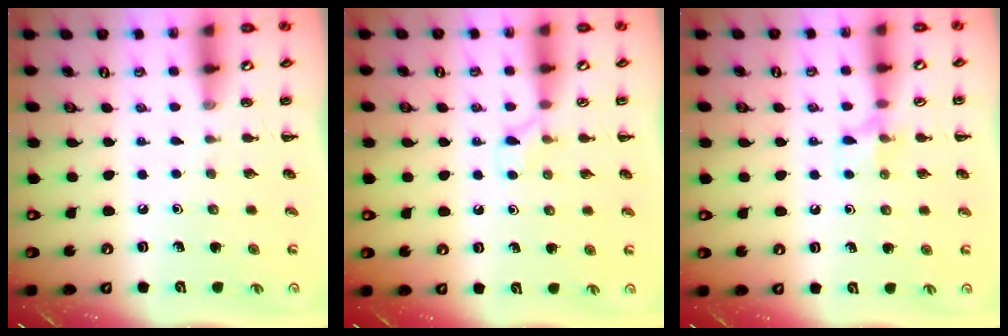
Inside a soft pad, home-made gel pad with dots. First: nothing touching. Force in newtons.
{"total": 4.0, "press": 3.7, "slide": 1.6}
{"total": 6.6, "press": 6.5, "slide": 1.1}